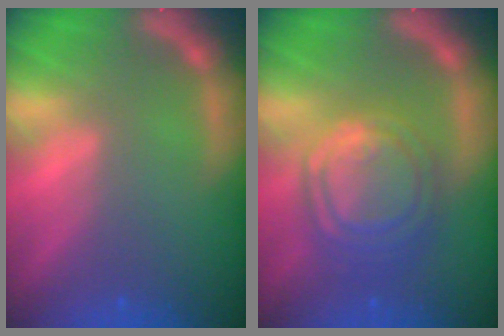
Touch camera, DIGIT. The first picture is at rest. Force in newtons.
{"total": 8.6}